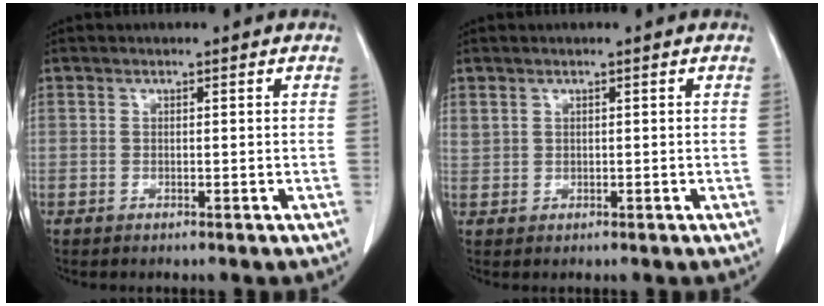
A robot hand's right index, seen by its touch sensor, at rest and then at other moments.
{"total": 1.3, "force": [0.9, 0.8, 0.3], "torque": [-0.004, 0.016, 0.023]}